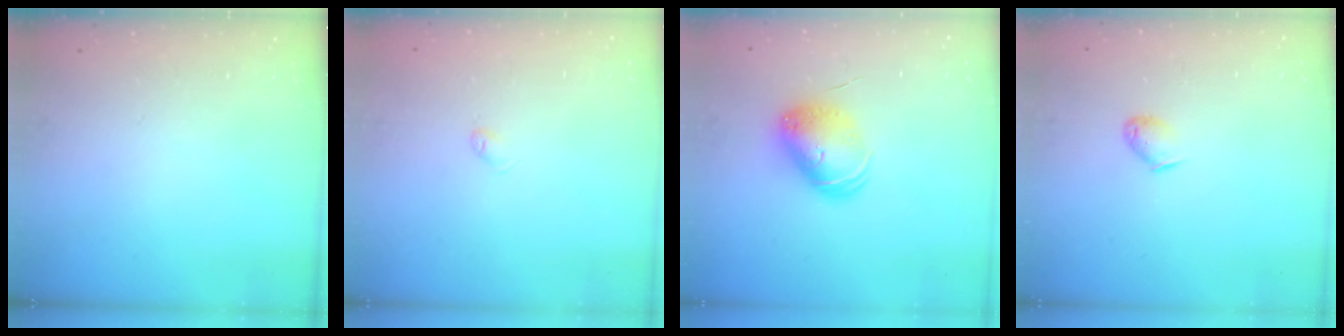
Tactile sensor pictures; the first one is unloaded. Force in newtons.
{"total": 2.7, "press": 2.6, "slide": 0.4}
{"total": 9.4, "press": 9.4, "slide": 0.5}
{"total": 3.9, "press": 3.9, "slide": 0.6}